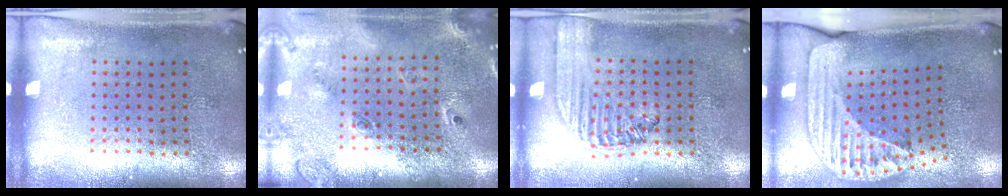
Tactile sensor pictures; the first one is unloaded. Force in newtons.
{"total": 2.3, "press": 1.7, "slide": 1.5}
{"total": 1.5, "press": 1.4, "slide": 0.6}
{"total": 2.5, "press": 1.8, "slide": 1.8}